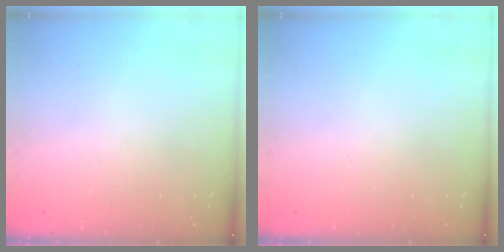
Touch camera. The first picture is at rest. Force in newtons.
{"total": 0.0}